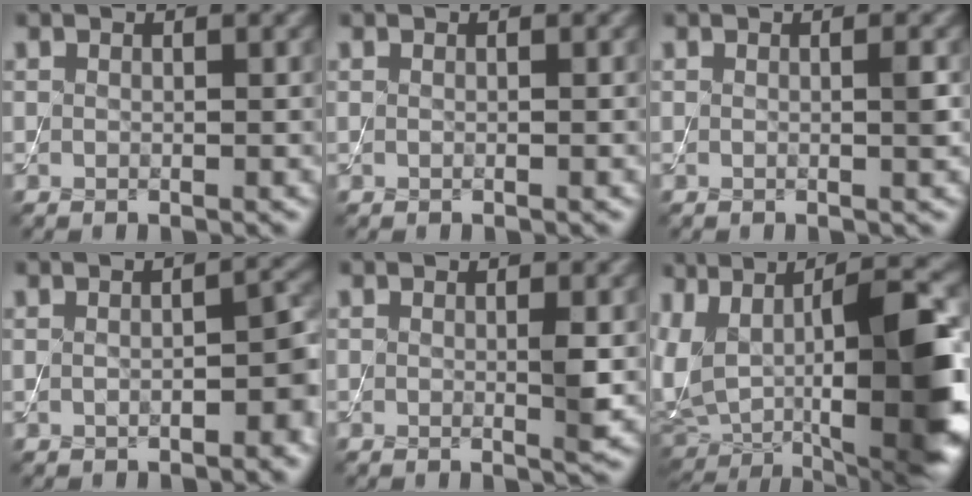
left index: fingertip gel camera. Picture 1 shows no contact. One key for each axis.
{"total": 0.0}
{"total": 0.8, "fx": 0.0, "fy": 0.0, "fz": 0.8, "tx": -0.013, "ty": -0.001, "tz": -0.001}
{"total": 3.0, "fx": -0.7, "fy": 1.0, "fz": 2.7, "tx": -0.044, "ty": 0.008, "tz": -0.009}
{"total": 1.4, "fx": 0.0, "fy": 0.1, "fz": 1.4, "tx": -0.023, "ty": -0.004, "tz": -0.002}
{"total": 14.5, "fx": 0.3, "fy": 7.2, "fz": 12.6, "tx": -0.217, "ty": -0.009, "tz": 0.011}